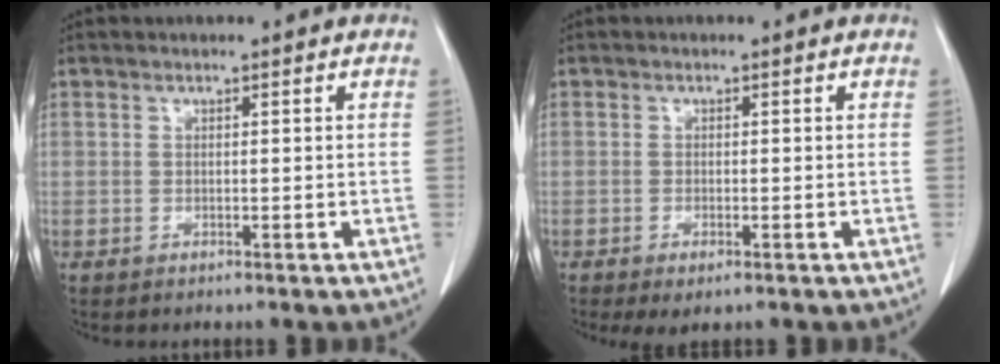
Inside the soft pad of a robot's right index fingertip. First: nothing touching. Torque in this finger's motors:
{"motor_torque": [0.24, -0.17, 0.11, 0.04]}